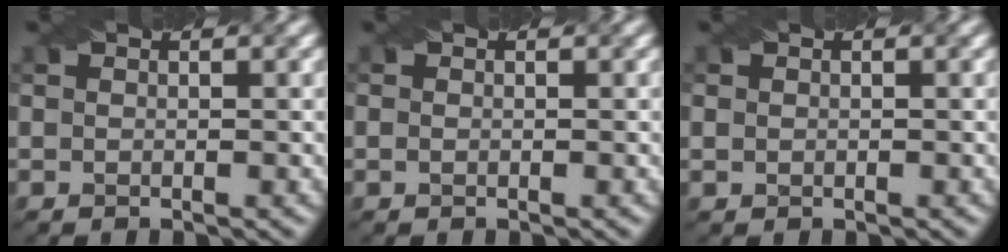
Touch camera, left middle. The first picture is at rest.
{"total": 1.0, "force": [-0.5, -0.5, -0.7], "torque": [-0.002, -0.010, 0.012]}
{"total": 1.3, "force": [-0.7, -0.6, -1.0], "torque": [-0.004, -0.003, 0.016]}